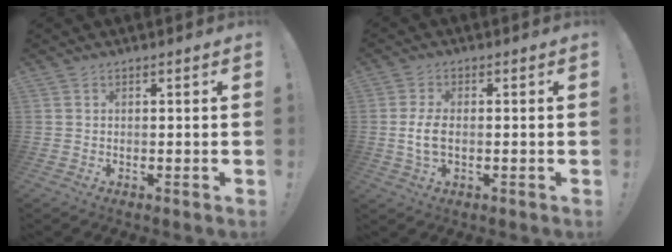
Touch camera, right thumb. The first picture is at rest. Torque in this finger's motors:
{"motor_torque": [0.19, 0.18, -0.16, 0.21, 0.03]}